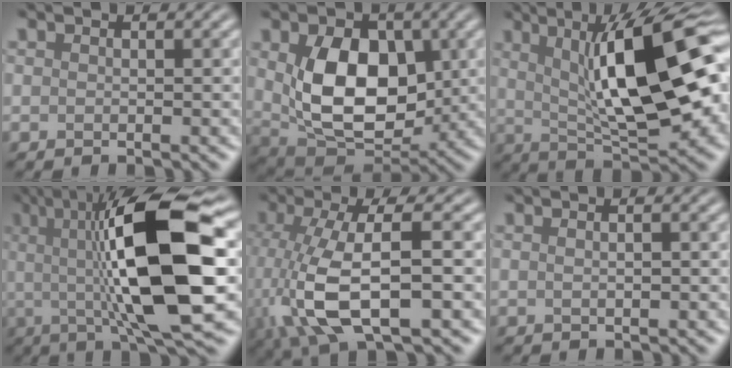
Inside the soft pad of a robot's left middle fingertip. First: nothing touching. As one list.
[{"total": 9.8, "force": [1.0, 6.3, 7.4], "torque": [-0.138, -0.012, 0.024]}, {"total": 13.9, "force": [2.4, 4.2, 13.0], "torque": [-0.183, 0.012, 0.033]}, {"total": 14.3, "force": [1.3, 4.0, 13.7], "torque": [-0.217, 0.006, 0.017]}, {"total": 9.9, "force": [-1.9, 3.5, 9.0], "torque": [-0.199, -0.003, -0.039]}, {"total": 2.7, "force": [1.1, 1.4, 2.1], "torque": [-0.022, 0.030, -0.008]}]